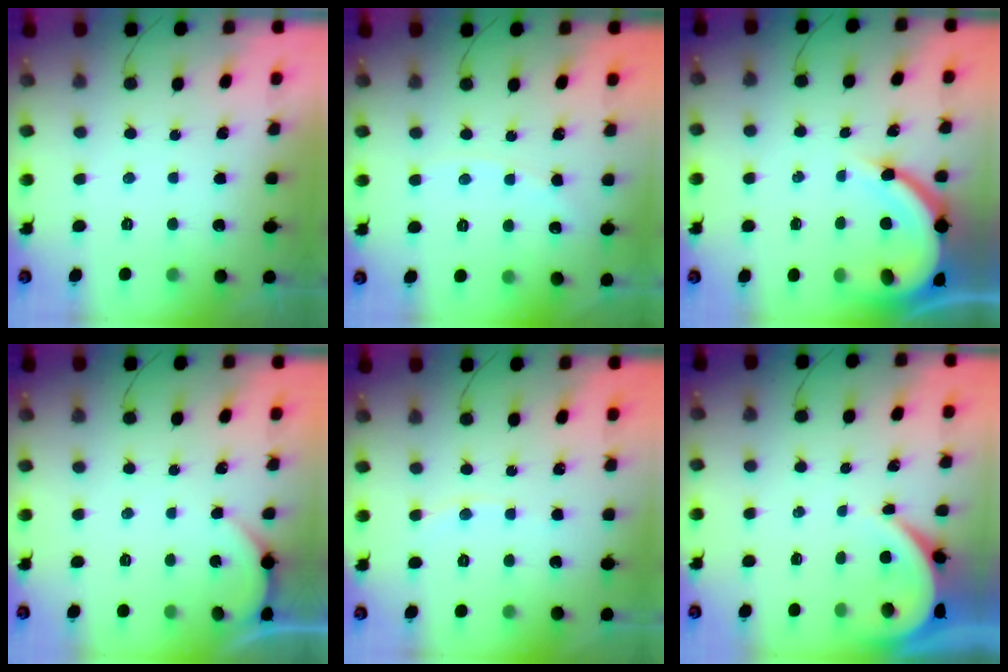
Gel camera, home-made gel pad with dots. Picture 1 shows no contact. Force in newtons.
{"total": 2.4, "press": 2.4, "slide": 0.4}
{"total": 11.9, "press": 11.8, "slide": 1.6}
{"total": 1.6, "press": 1.6, "slide": 0.3}
{"total": 3.9, "press": 3.9, "slide": 0.5}
{"total": 3.8, "press": 3.7, "slide": 0.4}